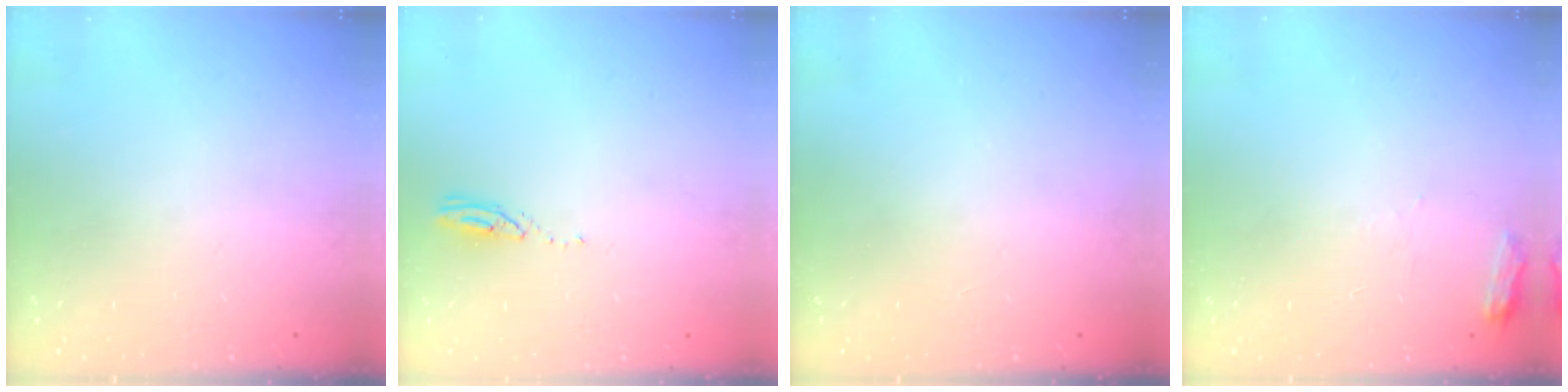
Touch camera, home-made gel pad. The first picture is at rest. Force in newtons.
{"total": 3.0, "press": 3.0, "slide": 0.1}
{"total": 0.0}
{"total": 4.2, "press": 4.2, "slide": 0.5}